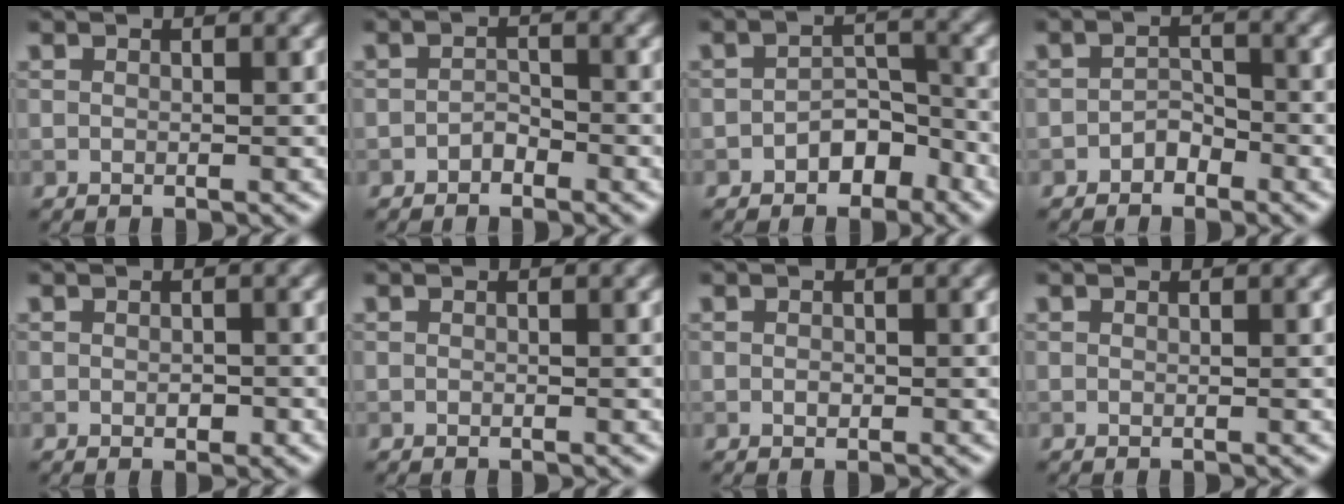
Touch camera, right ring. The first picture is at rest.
{"total": 1.3, "force": [-0.9, 0.7, 0.5], "torque": [-0.006, 0.005, -0.017]}
{"total": 3.2, "force": [-2.0, 1.9, 1.6], "torque": [-0.015, 0.010, -0.031]}
{"total": 1.6, "force": [-1.2, 1.0, 0.5], "torque": [-0.004, 0.008, -0.021]}
{"total": 1.1, "force": [-0.2, 0.7, 0.8], "torque": [-0.010, -0.003, -0.003]}
{"total": 0.0}
{"total": 0.6, "force": [-0.1, 0.4, 0.4], "torque": [-0.005, -0.001, -0.003]}
{"total": 0.0}